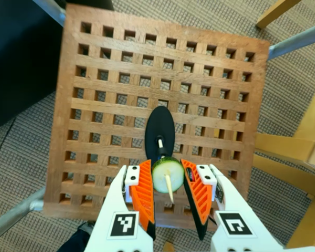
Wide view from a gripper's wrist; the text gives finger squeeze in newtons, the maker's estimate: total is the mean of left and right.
{"total": 9.2, "left": 9.2, "right": 9.2}